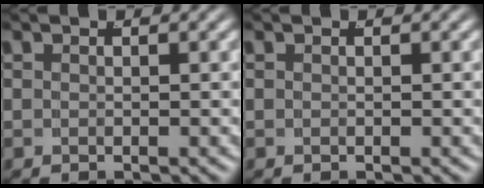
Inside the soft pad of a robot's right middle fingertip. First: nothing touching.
{"total": 0.0}